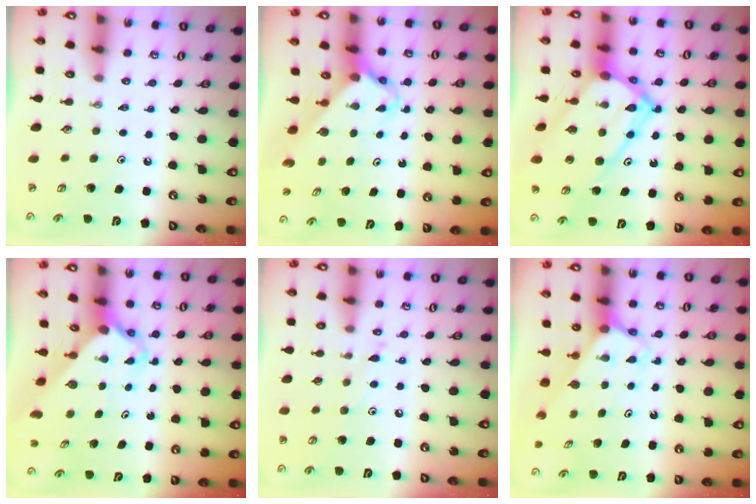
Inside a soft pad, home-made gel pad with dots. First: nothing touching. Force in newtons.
{"total": 2.7, "press": 2.7, "slide": 0.2}
{"total": 20.3, "press": 20.2, "slide": 1.8}
{"total": 2.8, "press": 2.8, "slide": 0.3}
{"total": 7.0, "press": 6.9, "slide": 0.7}
{"total": 2.7, "press": 2.7, "slide": 0.1}